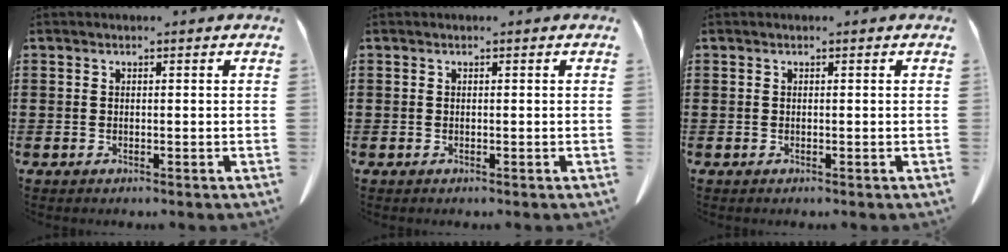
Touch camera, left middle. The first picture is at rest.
{"total": 0.0}
{"total": 0.0}